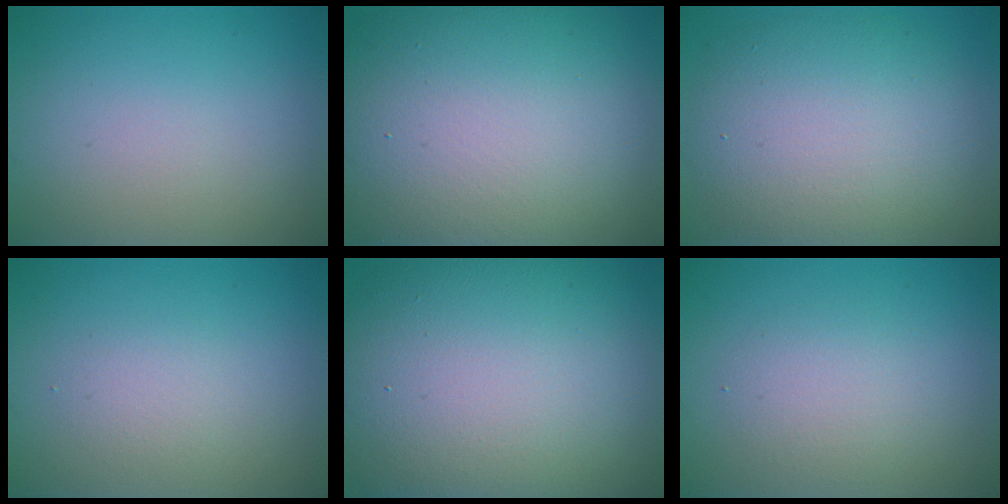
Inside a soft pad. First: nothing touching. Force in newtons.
{"total": 17.8, "press": 17.8, "slide": 1.0}
{"total": 9.5, "press": 9.5, "slide": 0.3}
{"total": 1.6, "press": 1.6, "slide": 0.2}
{"total": 17.5, "press": 17.5, "slide": 0.8}
{"total": 2.2, "press": 2.2, "slide": 0.2}